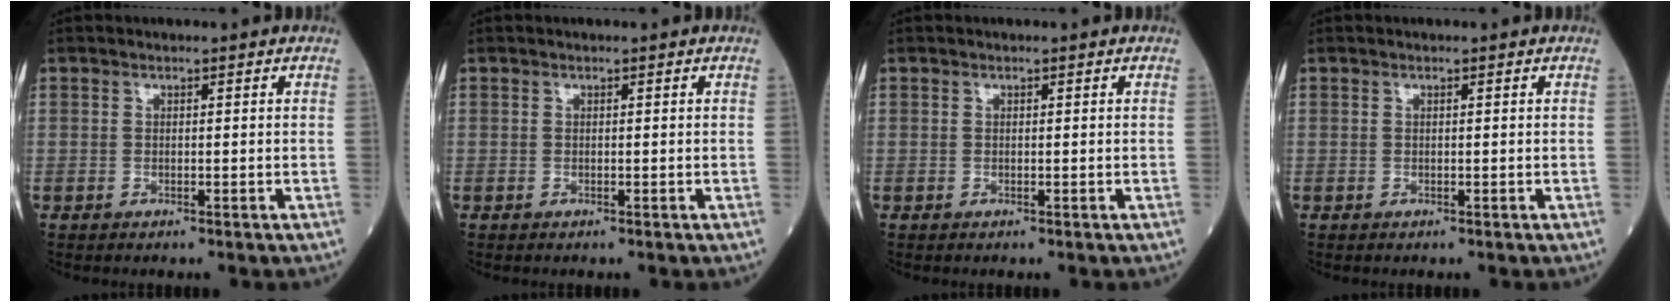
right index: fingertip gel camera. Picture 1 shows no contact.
{"total": 0.0}
{"total": 0.0}
{"total": 0.0}